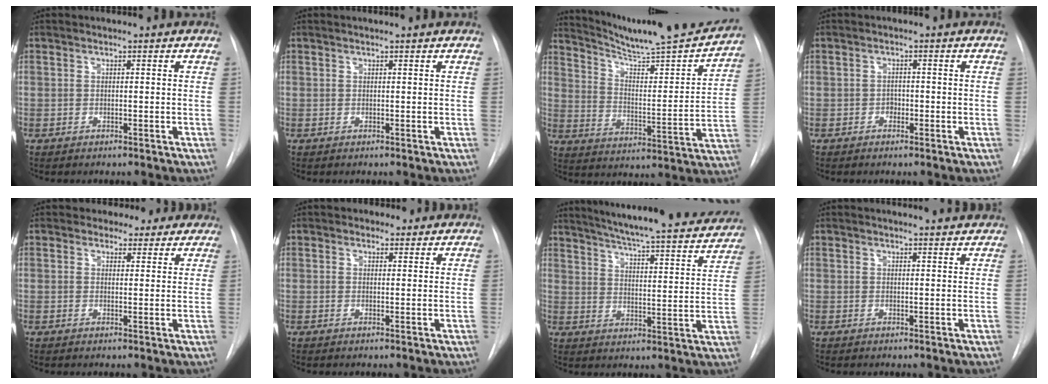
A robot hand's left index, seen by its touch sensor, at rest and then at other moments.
{"total": 1.1, "force": [1.1, -0.1, 0.3], "torque": [-0.007, 0.008, 0.014]}
{"total": 21.7, "force": [20.2, 1.0, 7.9], "torque": [-0.123, -0.048, 0.286]}
{"total": 1.2, "force": [-0.5, 0.9, 0.6], "torque": [-0.004, 0.005, -0.009]}
{"total": 6.4, "force": [5.5, 3.2, 0.0], "torque": [0.025, 0.003, 0.049]}
{"total": 2.7, "force": [2.2, 1.6, 0.1], "torque": [0.007, 0.005, 0.021]}
{"total": 26.4, "force": [23.8, 3.4, 11.1], "torque": [-0.169, -0.053, 0.295]}
{"total": 6.0, "force": [5.8, 0.5, 1.2], "torque": [-0.014, 0.004, 0.053]}